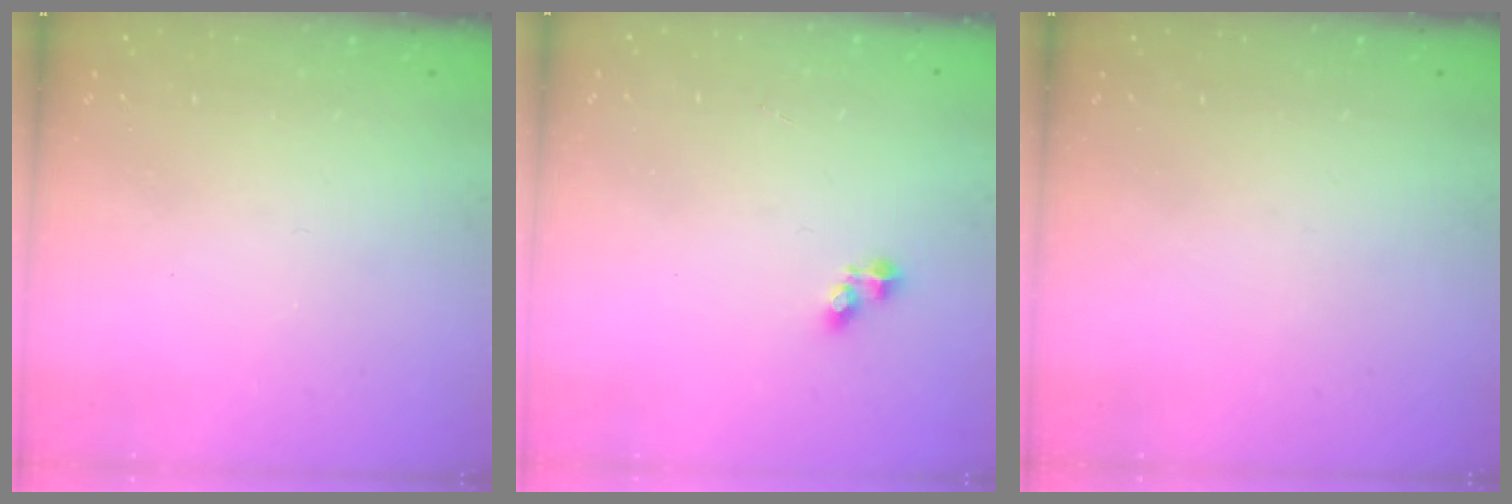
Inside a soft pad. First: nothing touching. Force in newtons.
{"total": 2.1, "press": 2.1, "slide": 0.3}
{"total": 0.0}